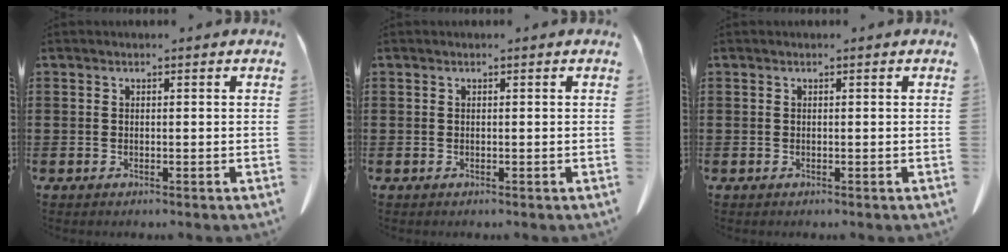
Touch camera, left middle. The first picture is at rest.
{"total": 0.0}
{"total": 0.0}